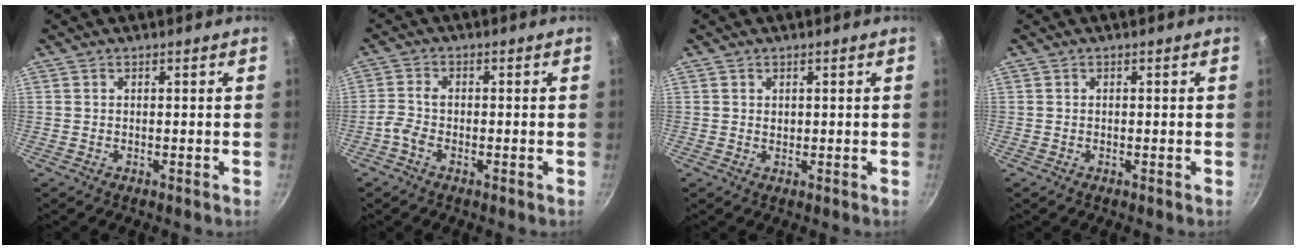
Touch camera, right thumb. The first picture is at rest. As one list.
[{"total": 3.2, "force": [-1.5, 1.8, 2.2], "torque": [-0.053, 0.015, -0.035]}, {"total": 0.8, "force": [0.3, 0.7, 0.4], "torque": [-0.002, -0.002, 0.005]}, {"total": 0.0}]